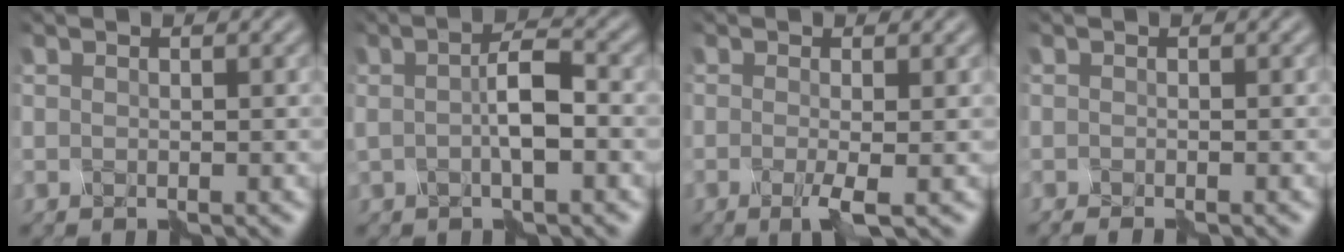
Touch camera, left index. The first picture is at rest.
{"total": 2.5, "force": [-0.3, 0.2, 2.4], "torque": [-0.053, 0.009, -0.004]}
{"total": 2.3, "force": [-1.0, 0.1, 2.0], "torque": [-0.055, -0.004, -0.021]}
{"total": 1.1, "force": [-0.9, 0.1, 0.7], "torque": [-0.012, -0.002, -0.016]}